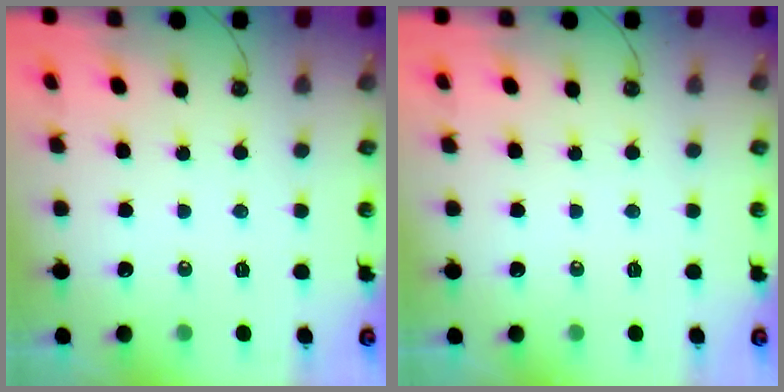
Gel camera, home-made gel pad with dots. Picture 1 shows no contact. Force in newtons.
{"total": 0.0}